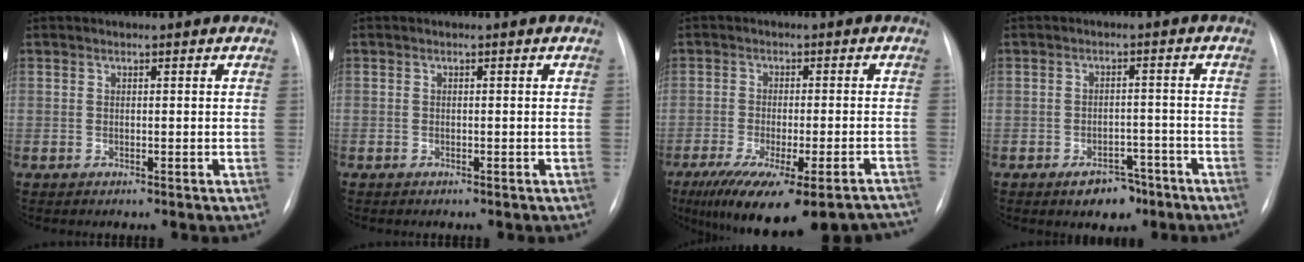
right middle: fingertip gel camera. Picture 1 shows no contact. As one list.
[{"total": 0.0}, {"total": 20.7, "force": [-16.8, 4.1, 11.4], "torque": [-0.142, -0.021, -0.224]}, {"total": 5.1, "force": [-3.5, 2.8, 2.5], "torque": [-0.032, 0.006, -0.045]}]